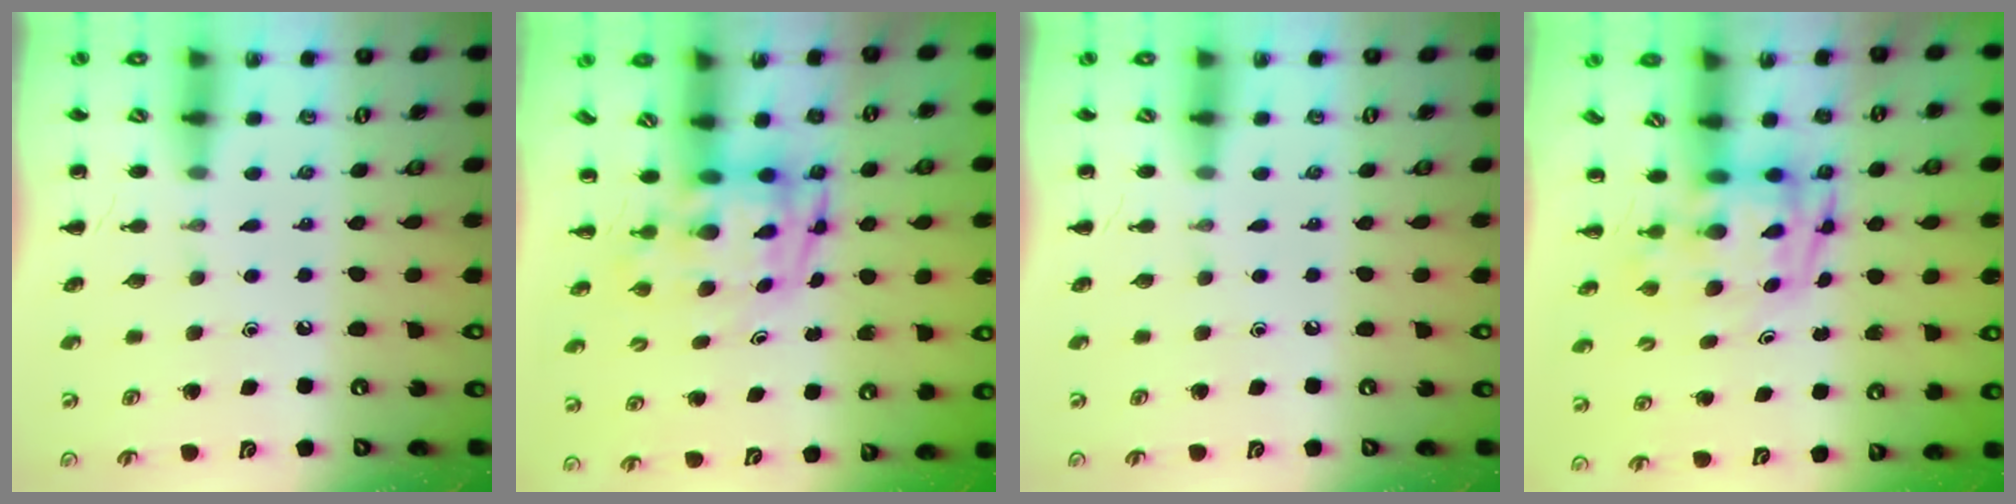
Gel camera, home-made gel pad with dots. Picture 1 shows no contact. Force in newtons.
{"total": 3.5, "press": 3.4, "slide": 0.7}
{"total": 0.0}
{"total": 3.6, "press": 3.5, "slide": 0.7}